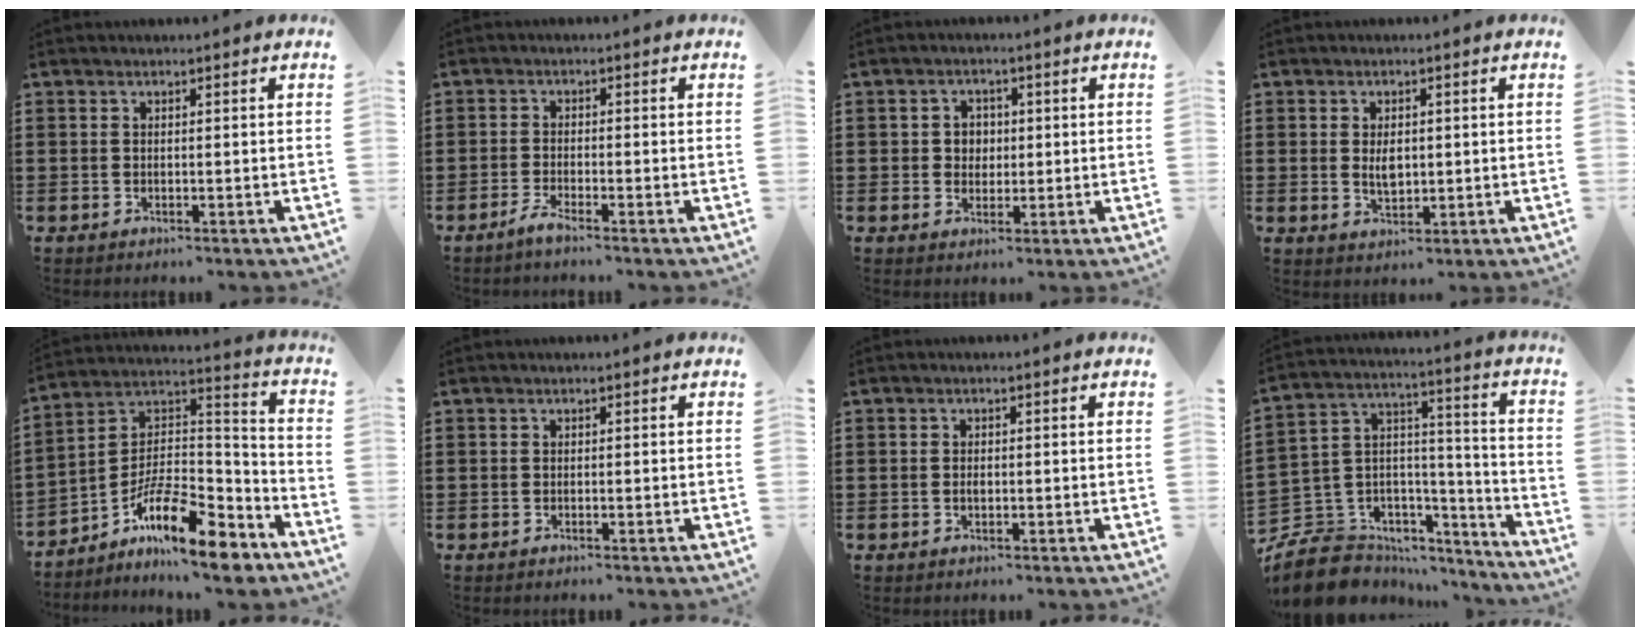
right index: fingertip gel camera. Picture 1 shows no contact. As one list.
[{"total": 1.8, "force": [-1.6, -0.1, 1.0], "torque": [-0.023, -0.003, -0.031]}, {"total": 2.8, "force": [0.2, 2.6, 1.1], "torque": [-0.031, 0.010, -0.001]}, {"total": 3.1, "force": [0.1, 1.5, 2.7], "torque": [-0.046, -0.001, 0.000]}, {"total": 13.2, "force": [-9.4, 3.5, 8.5], "torque": [-0.150, 0.015, -0.177]}, {"total": 0.0}, {"total": 0.9, "force": [-0.2, 0.5, 0.7], "torque": [-0.016, 0.001, -0.005]}, {"total": 8.8, "force": [-6.3, 5.8, 1.9], "torque": [-0.075, -0.008, -0.120]}]